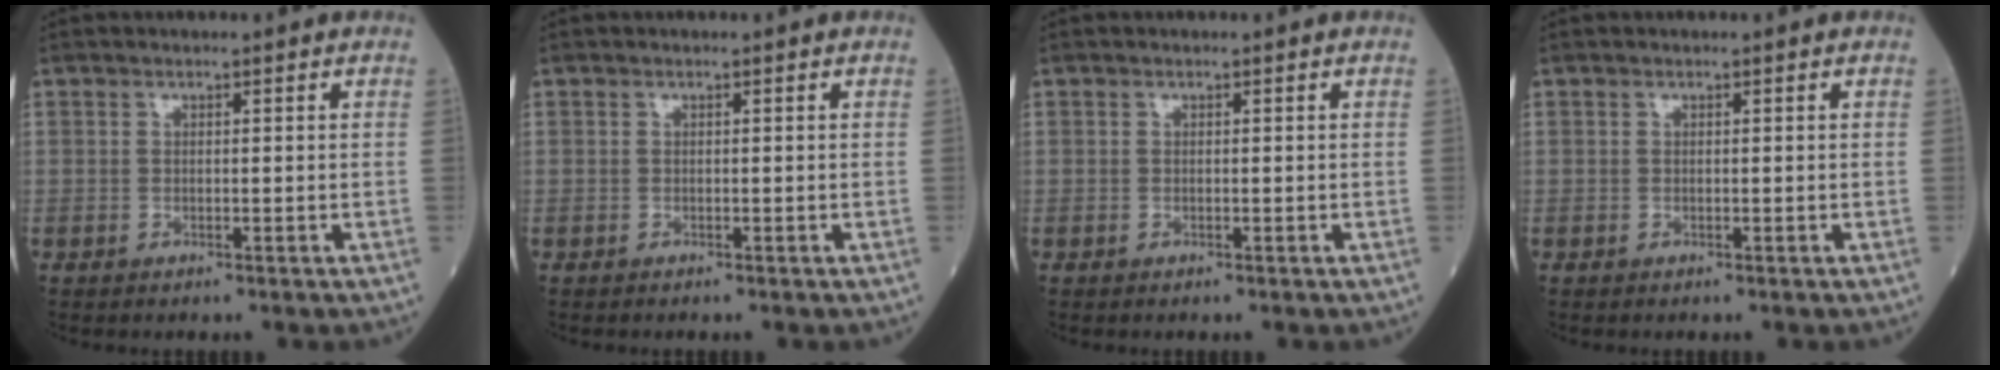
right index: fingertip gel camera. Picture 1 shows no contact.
{"total": 0.0}
{"total": 0.0}
{"total": 0.0}